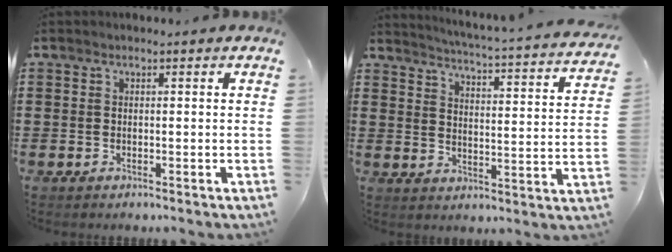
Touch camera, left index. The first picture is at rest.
{"total": 3.3, "force": [3.0, -0.6, 1.0], "torque": [-0.040, -0.035, 0.041]}